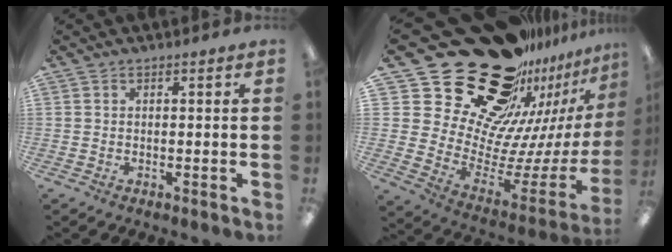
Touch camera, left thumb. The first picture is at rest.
{"total": 33.8, "force": [22.0, 18.3, 18.0], "torque": [-0.262, -0.208, 0.449]}